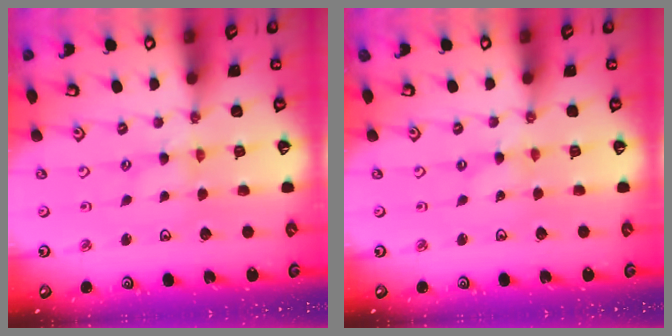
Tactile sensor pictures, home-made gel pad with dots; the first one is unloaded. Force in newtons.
{"total": 0.0}